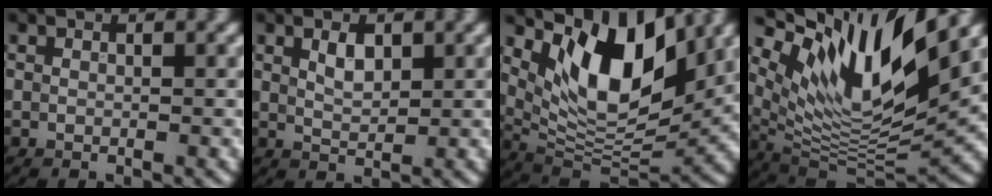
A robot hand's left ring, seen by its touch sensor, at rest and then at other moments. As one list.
[{"total": 1.9, "force": [0.9, 1.0, 1.4], "torque": [-0.028, 0.000, 0.020]}, {"total": 10.3, "force": [4.7, 4.6, 7.9], "torque": [-0.126, -0.010, 0.085]}, {"total": 13.3, "force": [7.7, 4.0, 10.0], "torque": [-0.195, 0.009, 0.151]}]